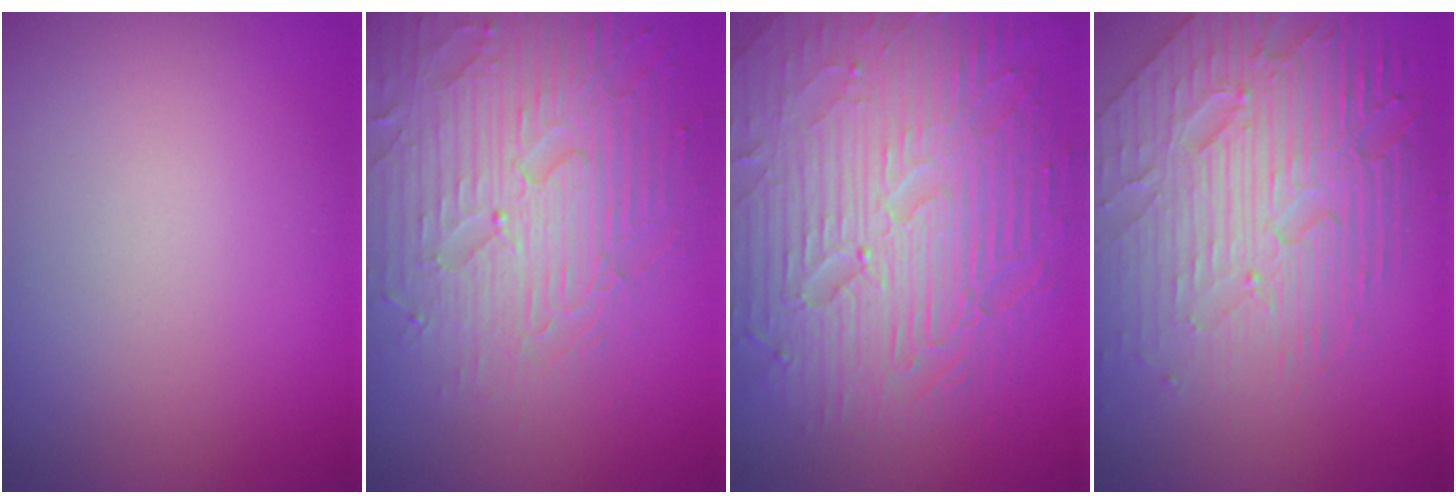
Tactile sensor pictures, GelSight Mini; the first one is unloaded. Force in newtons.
{"total": 6.2, "press": 5.2, "slide": 3.4}
{"total": 10.1, "press": 6.5, "slide": 7.7}
{"total": 8.4, "press": 5.7, "slide": 6.2}